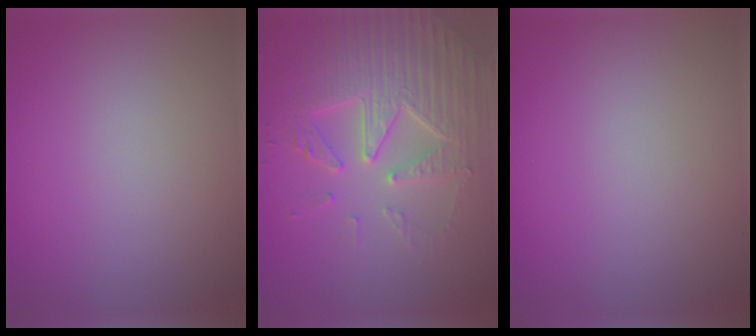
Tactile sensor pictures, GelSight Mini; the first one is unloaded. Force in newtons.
{"total": 5.3, "press": 5.2, "slide": 1.1}
{"total": 0.0}